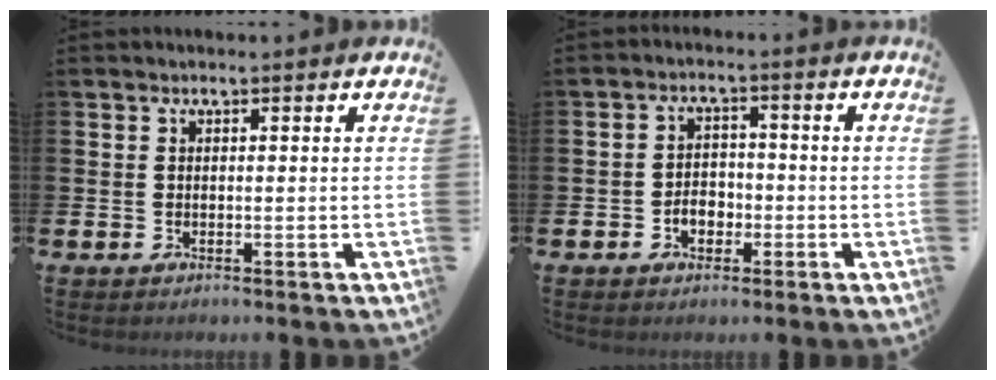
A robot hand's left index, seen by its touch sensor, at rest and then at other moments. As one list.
[{"total": 3.0, "force": [-1.2, 2.3, 1.7], "torque": [-0.013, -0.005, -0.030]}]